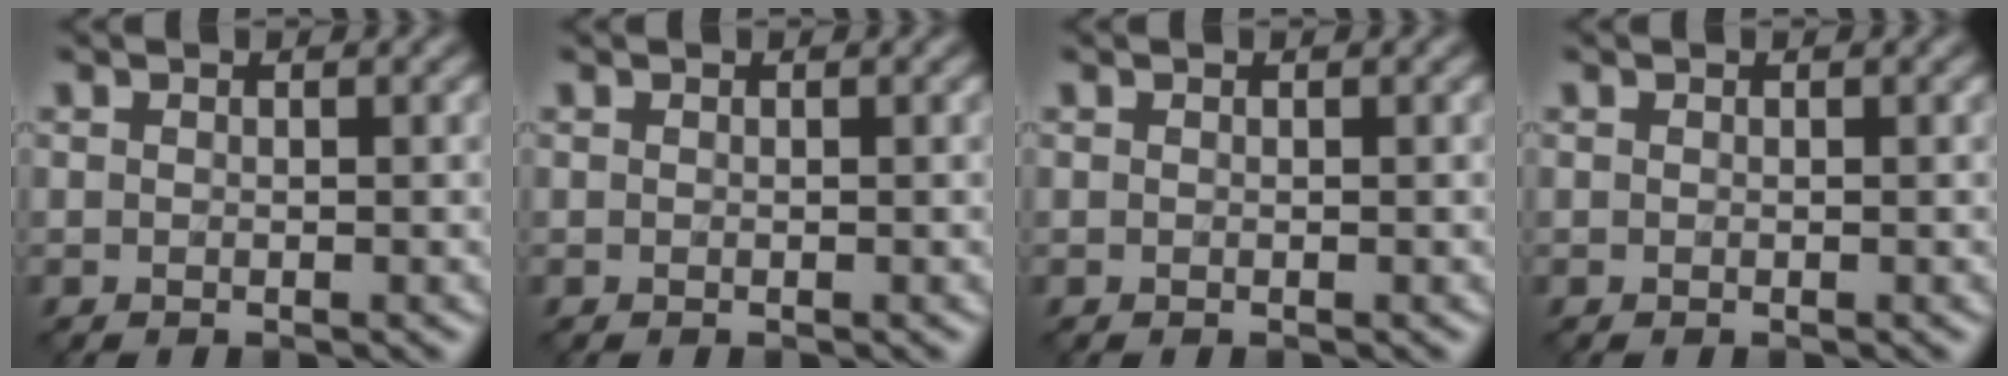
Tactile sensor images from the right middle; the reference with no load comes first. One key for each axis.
{"total": 0.0}
{"total": 0.0}
{"total": 0.0}